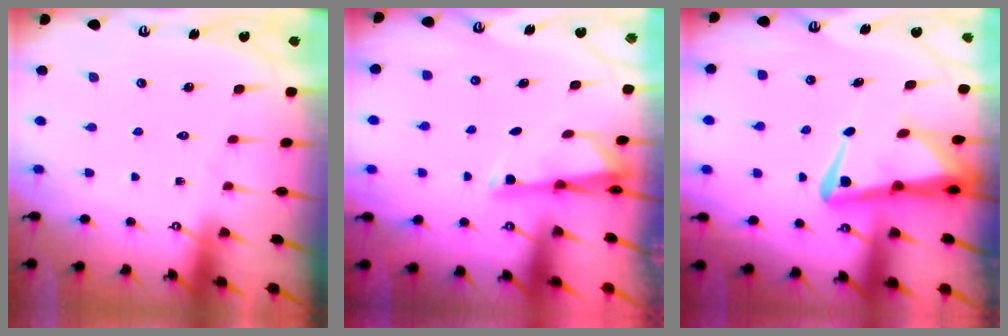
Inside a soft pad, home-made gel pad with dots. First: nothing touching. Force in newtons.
{"total": 2.8, "press": 2.8, "slide": 0.5}
{"total": 7.5, "press": 7.4, "slide": 1.0}